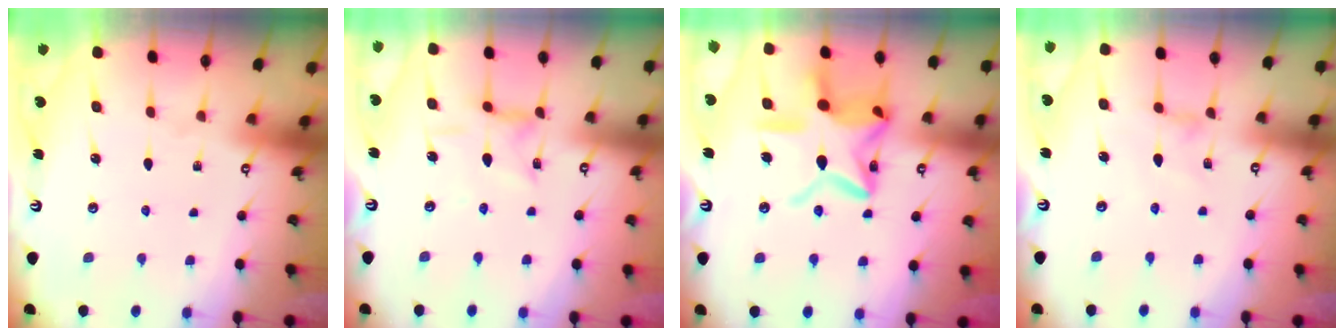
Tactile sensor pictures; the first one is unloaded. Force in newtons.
{"total": 3.7, "press": 3.6, "slide": 0.3}
{"total": 18.6, "press": 18.5, "slide": 1.4}
{"total": 0.9, "press": 0.8, "slide": 0.4}